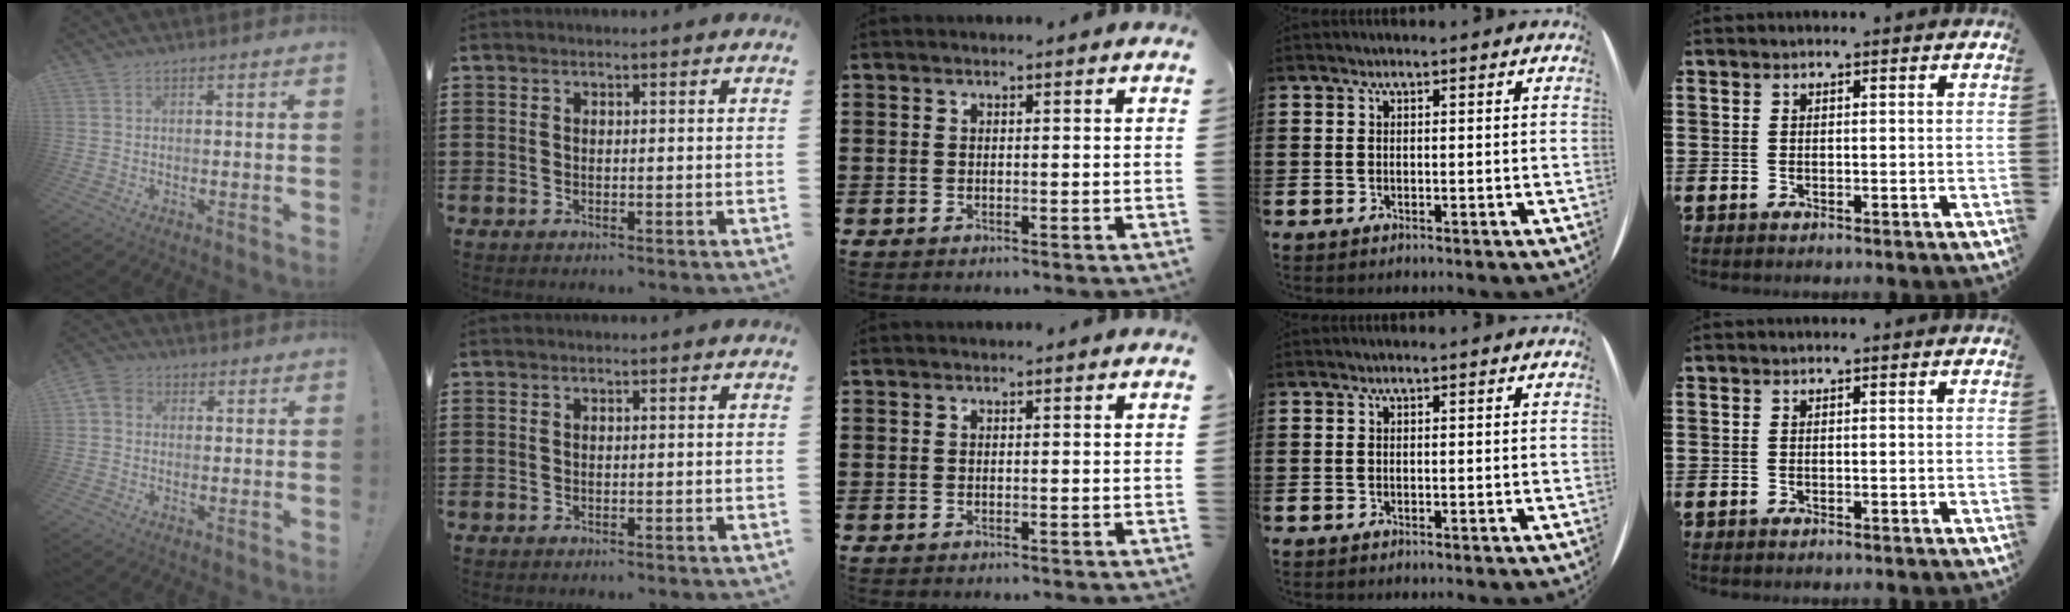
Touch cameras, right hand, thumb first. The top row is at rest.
{"thumb": {"total": 4.4, "force": [0.4, 3.8, 2.3], "torque": [-0.045, 0.005, 0.010]}}